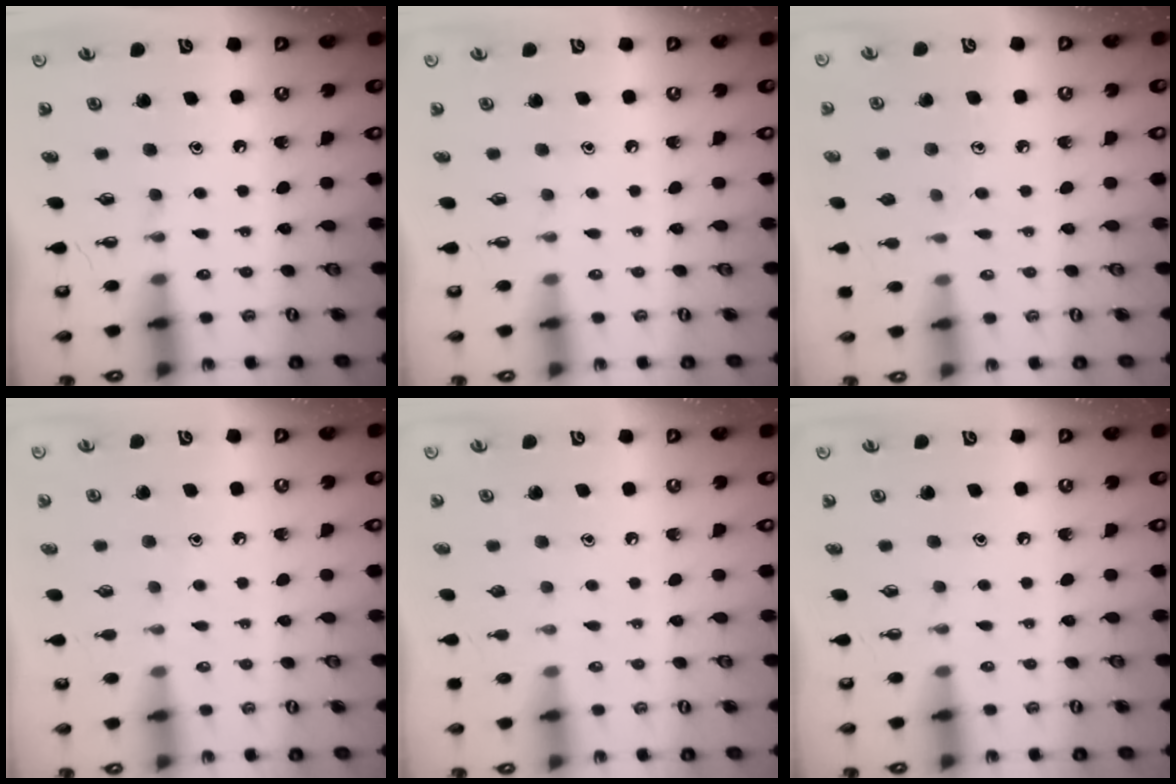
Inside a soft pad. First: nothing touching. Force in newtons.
{"total": 0.0}
{"total": 6.4, "press": 6.4, "slide": 0.6}
{"total": 3.0, "press": 2.9, "slide": 0.4}
{"total": 0.0}
{"total": 0.0}